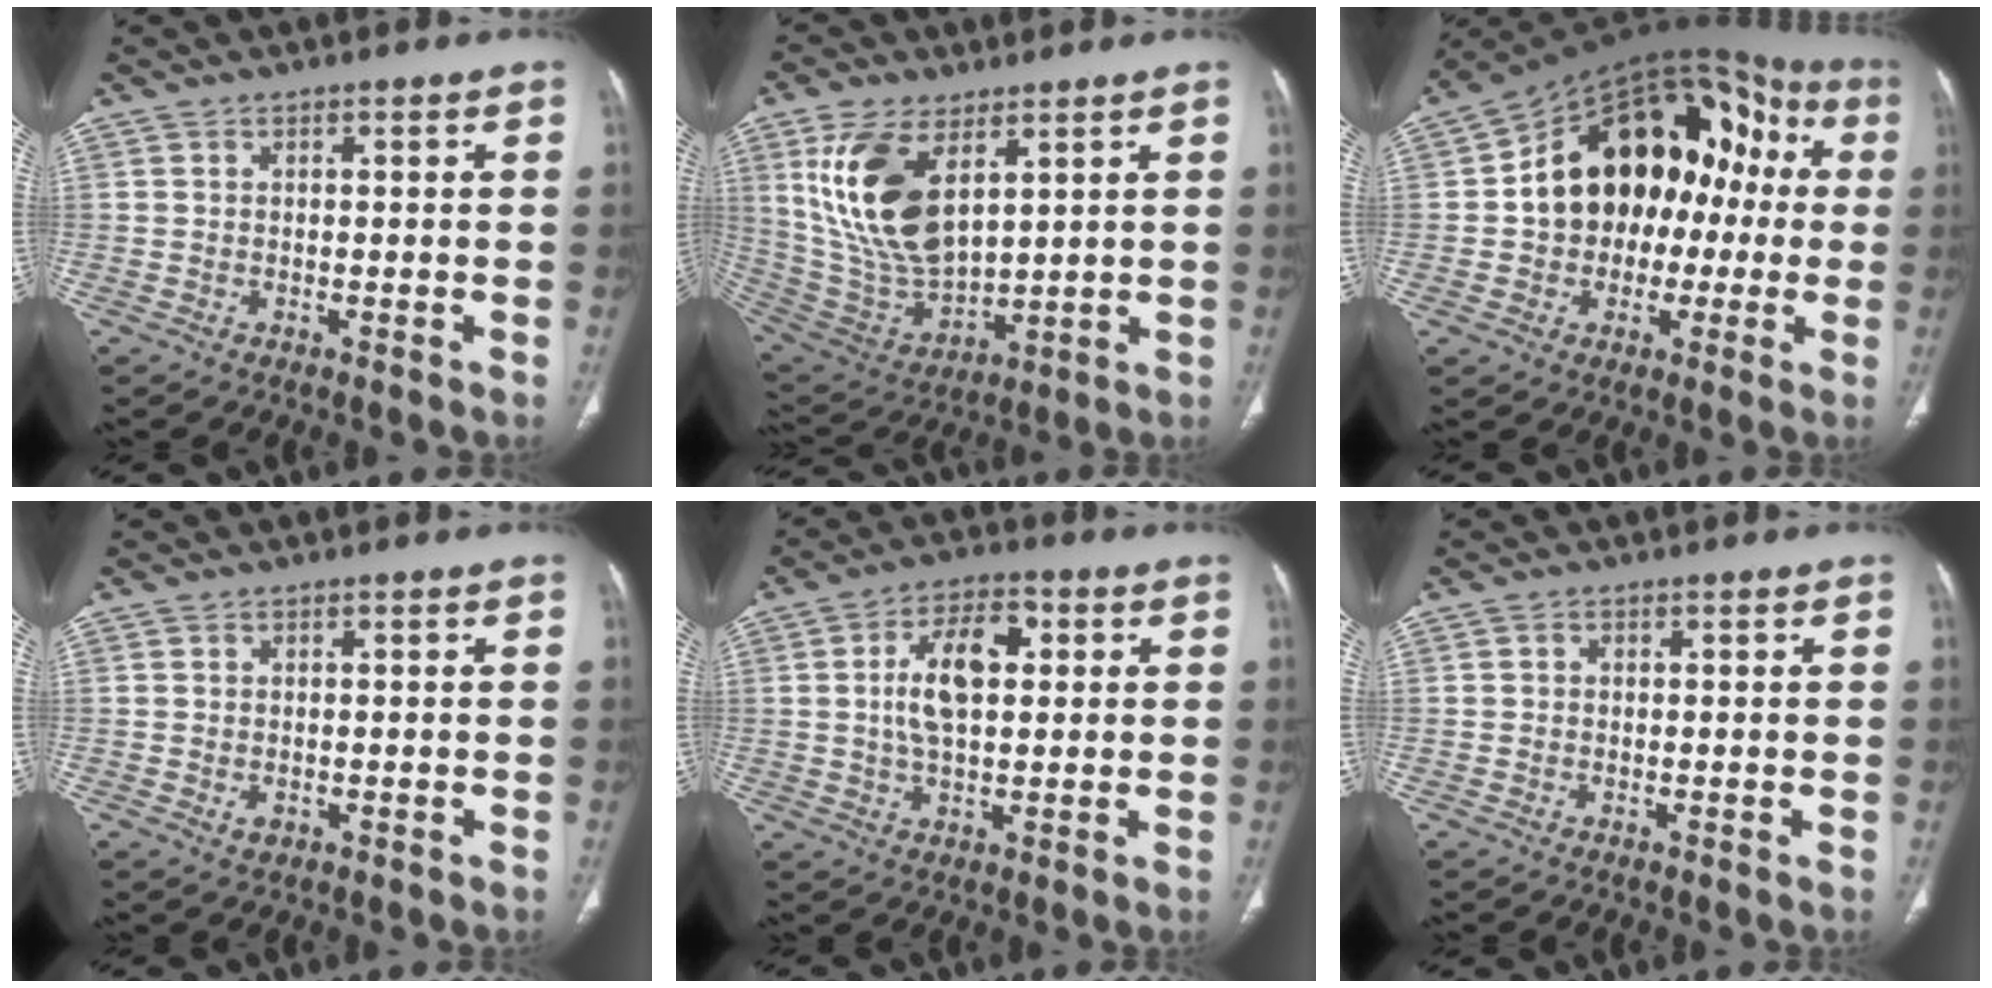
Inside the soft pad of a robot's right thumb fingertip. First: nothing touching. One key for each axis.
{"total": 17.5, "fx": 6.6, "fy": 9.1, "fz": 13.4, "tx": -0.253, "ty": -0.028, "tz": 0.145}
{"total": 22.6, "fx": 0.3, "fy": 15.8, "fz": 16.2, "tx": -0.198, "ty": 0.058, "tz": 0.005}
{"total": 1.5, "fx": -0.3, "fy": 1.1, "fz": 1.0, "tx": -0.012, "ty": -0.001, "tz": 0.001}
{"total": 10.6, "fx": 1.8, "fy": 5.6, "fz": 8.9, "tx": -0.150, "ty": 0.010, "tz": 0.029}
{"total": 0.6, "fx": 0.0, "fy": 0.5, "fz": 0.3, "tx": -0.001, "ty": 0.003, "tz": 0.000}